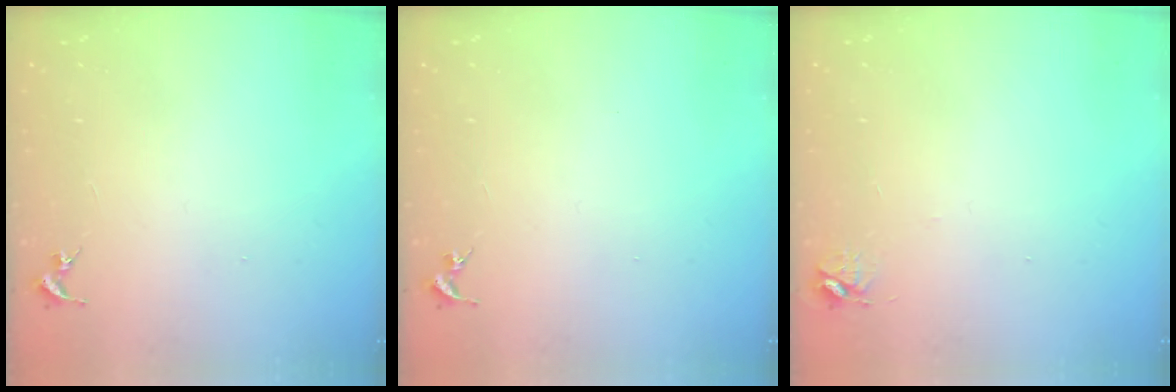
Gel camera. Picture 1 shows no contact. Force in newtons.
{"total": 0.0}
{"total": 4.7, "press": 4.7, "slide": 0.6}